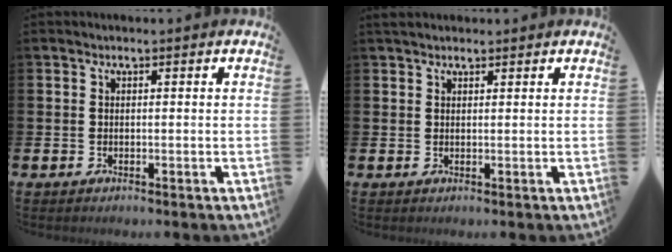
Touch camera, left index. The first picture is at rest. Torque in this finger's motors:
{"motor_torque": [0.41, -0.48, 0.12, 0.01]}